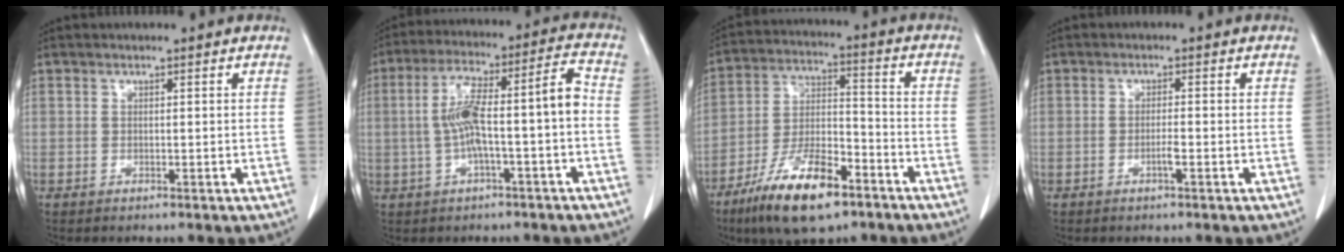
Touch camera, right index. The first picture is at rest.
{"total": 11.5, "force": [-1.4, 1.3, 11.4], "torque": [-0.208, 0.041, -0.021]}
{"total": 14.3, "force": [-9.1, 4.3, 10.2], "torque": [-0.199, -0.009, -0.161]}
{"total": 1.7, "force": [-0.7, 0.1, 1.6], "torque": [-0.032, -0.001, -0.014]}